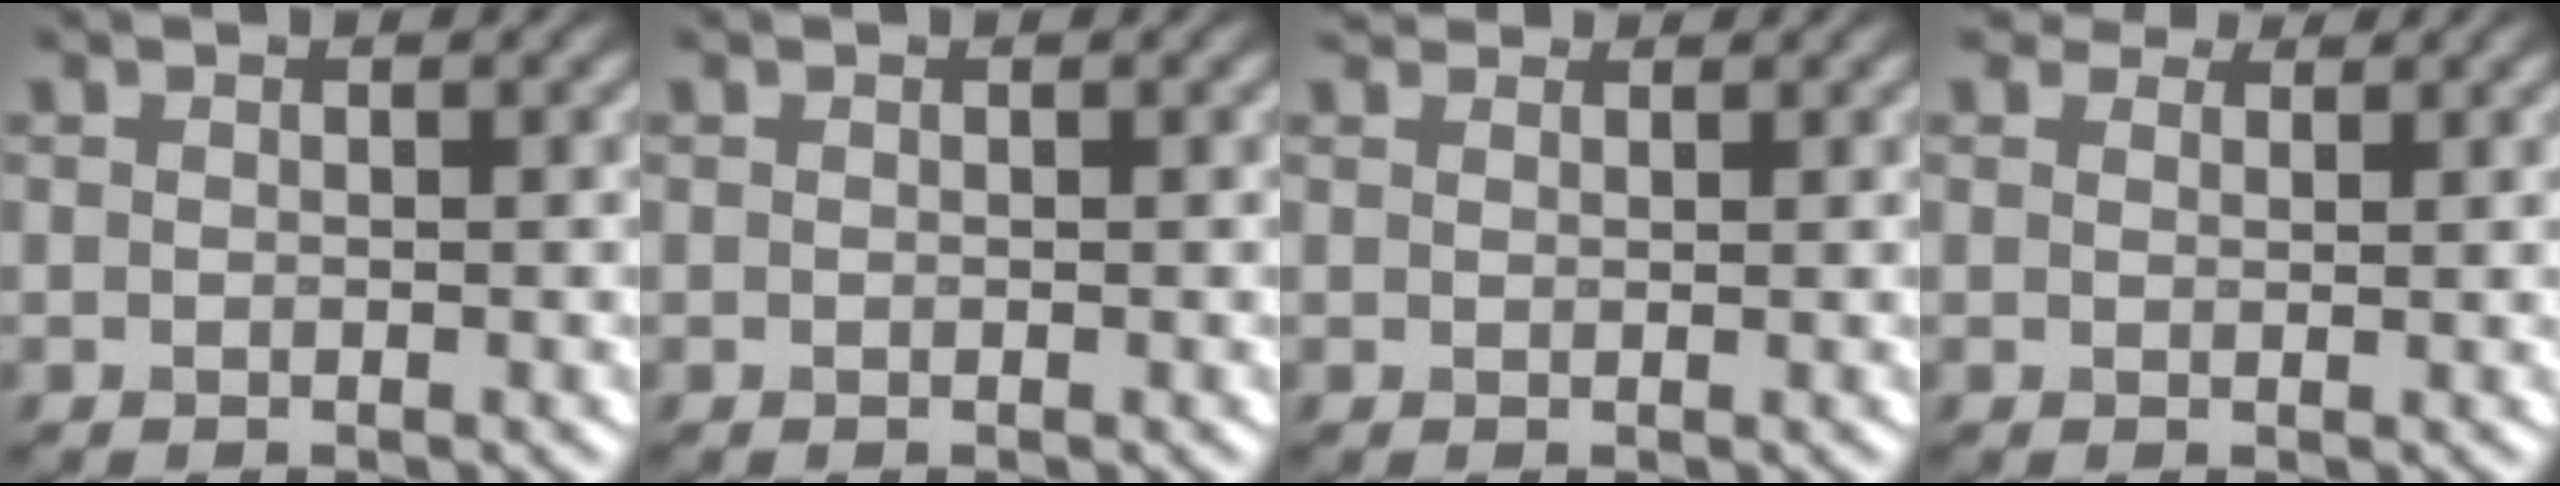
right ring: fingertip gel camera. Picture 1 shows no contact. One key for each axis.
{"total": 0.0}
{"total": 2.4, "fx": 2.2, "fy": 0.6, "fz": 0.6, "tx": -0.016, "ty": -0.001, "tz": 0.027}
{"total": 2.5, "fx": 2.2, "fy": 1.0, "fz": 0.7, "tx": -0.014, "ty": -0.007, "tz": 0.033}